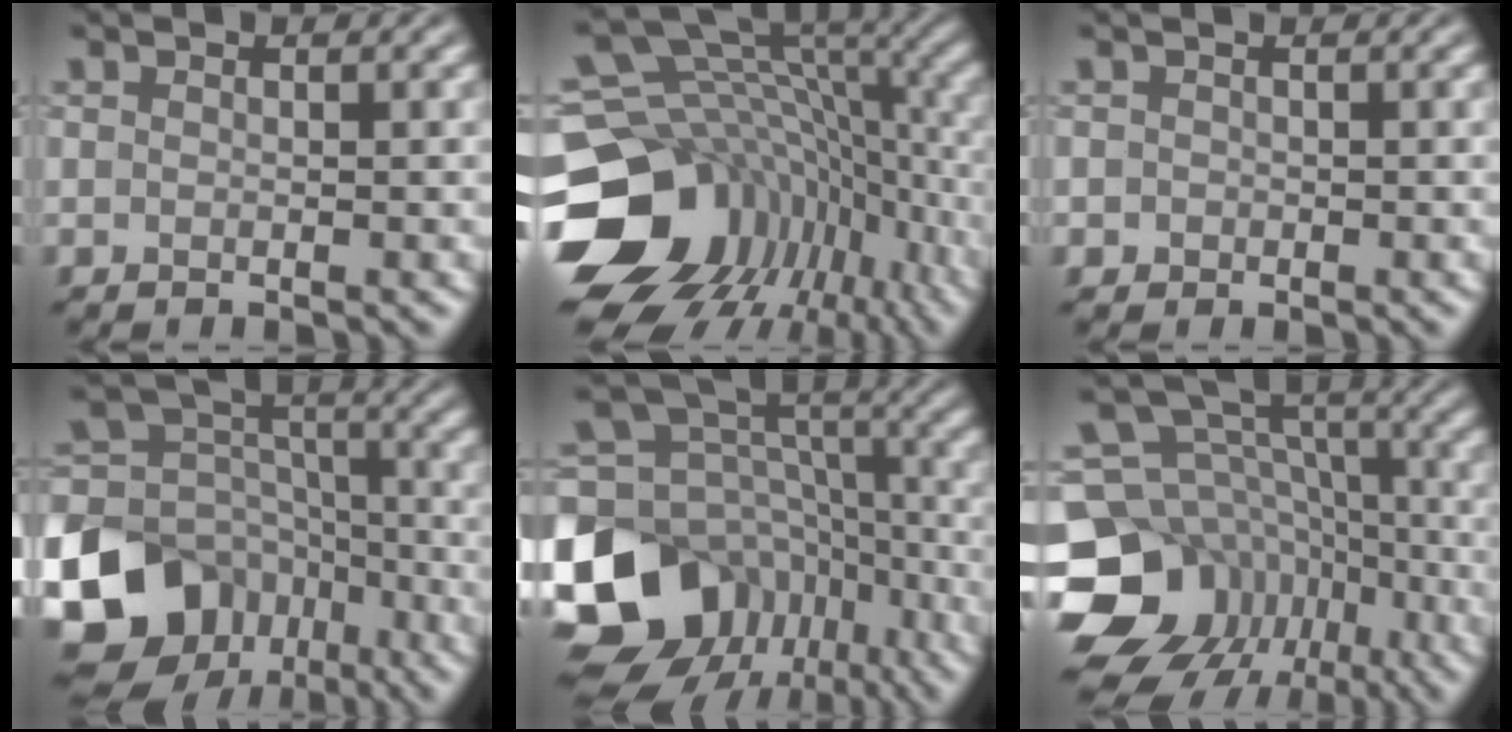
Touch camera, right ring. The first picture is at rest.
{"total": 15.7, "force": [-3.3, 12.1, 9.4], "torque": [-0.199, -0.028, -0.028]}
{"total": 1.1, "force": [-0.1, 1.1, 0.0], "torque": [0.013, 0.002, -0.007]}
{"total": 16.3, "force": [-8.2, 12.8, 5.7], "torque": [-0.161, -0.016, -0.140]}
{"total": 16.2, "force": [-7.7, 12.5, 6.9], "torque": [-0.166, -0.001, -0.110]}
{"total": 14.3, "force": [-6.5, 11.6, 5.2], "torque": [-0.128, 0.008, -0.100]}